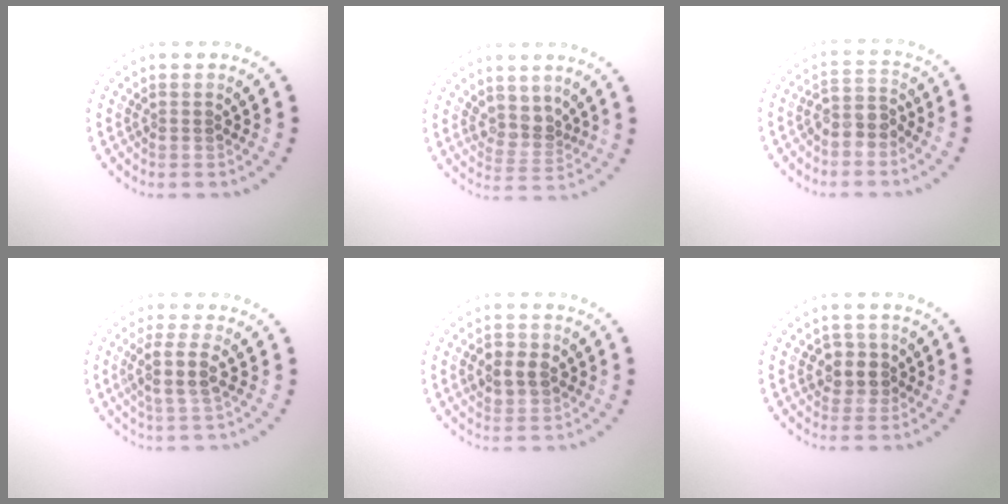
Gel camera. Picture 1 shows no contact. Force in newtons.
{"total": 2.5, "press": 2.0, "slide": 1.5}
{"total": 2.4, "press": 2.1, "slide": 1.1}
{"total": 2.8, "press": 2.4, "slide": 1.5}
{"total": 2.8, "press": 2.8, "slide": 0.3}
{"total": 2.5, "press": 2.3, "slide": 1.0}